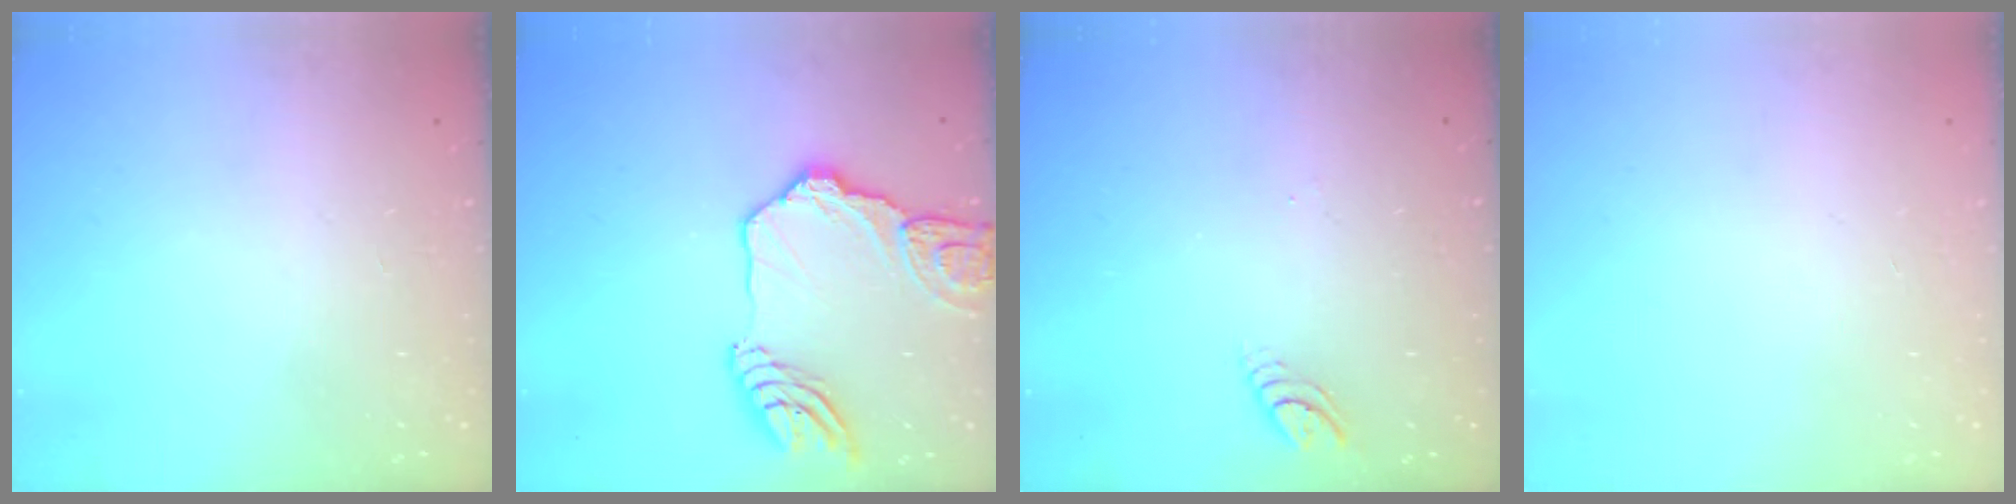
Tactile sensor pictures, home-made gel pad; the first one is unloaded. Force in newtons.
{"total": 17.3, "press": 17.2, "slide": 1.8}
{"total": 3.9, "press": 3.9, "slide": 0.3}
{"total": 0.0}